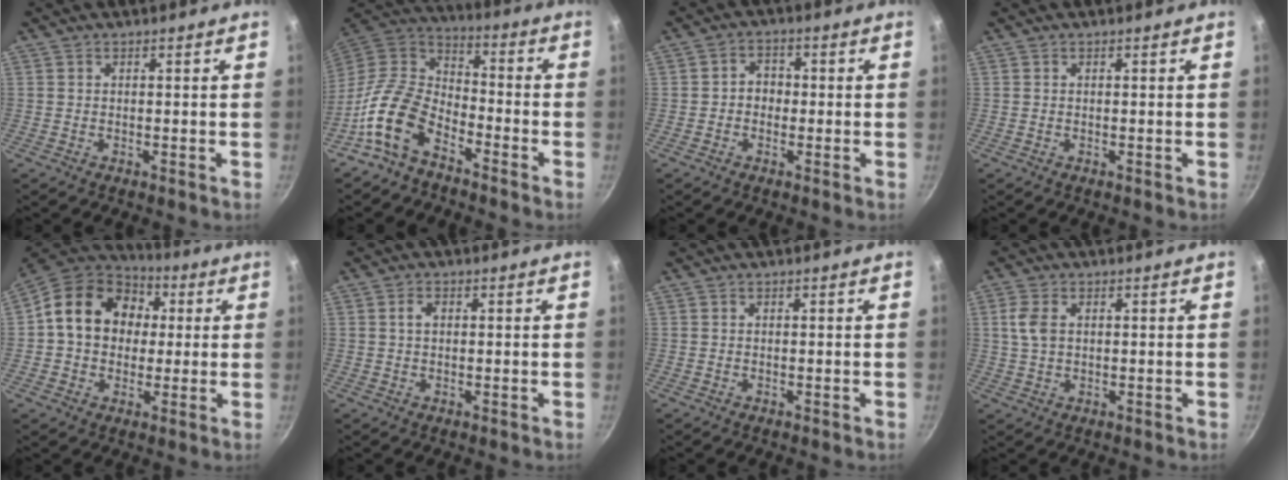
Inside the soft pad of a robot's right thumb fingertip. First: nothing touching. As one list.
[{"total": 13.5, "force": [-7.9, 7.9, 7.6], "torque": [-0.127, 0.070, -0.178]}, {"total": 3.5, "force": [-0.7, 3.0, 1.7], "torque": [-0.004, 0.011, -0.017]}, {"total": 0.0}, {"total": 17.3, "force": [2.6, 14.0, 10.0], "torque": [-0.142, 0.033, 0.029]}, {"total": 1.7, "force": [0.3, 1.2, 1.2], "torque": [-0.016, 0.004, 0.005]}, {"total": 0.0}, {"total": 4.7, "force": [0.9, 3.1, 3.4], "torque": [-0.068, 0.003, 0.017]}]